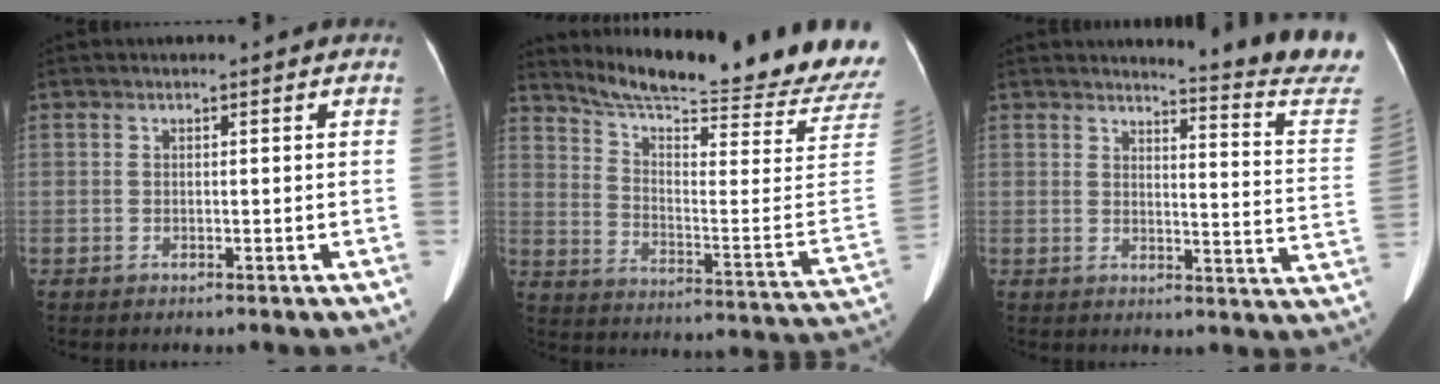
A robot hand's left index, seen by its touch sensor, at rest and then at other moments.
{"total": 26.3, "force": [24.1, -0.4, 10.5], "torque": [-0.174, -0.116, 0.313]}
{"total": 14.7, "force": [14.2, -1.6, 3.3], "torque": [-0.034, -0.135, 0.140]}